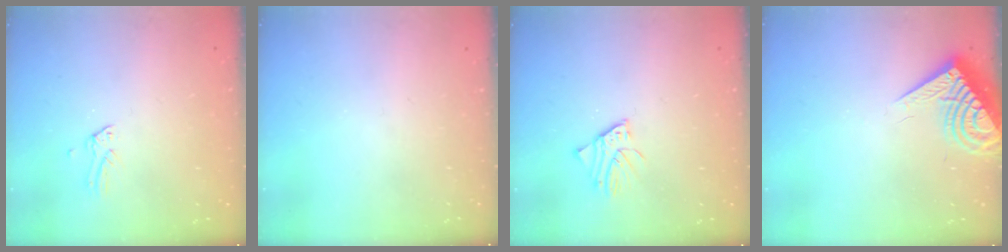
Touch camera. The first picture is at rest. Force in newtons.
{"total": 0.0}
{"total": 1.8, "press": 1.8, "slide": 0.2}
{"total": 10.0, "press": 9.9, "slide": 1.0}